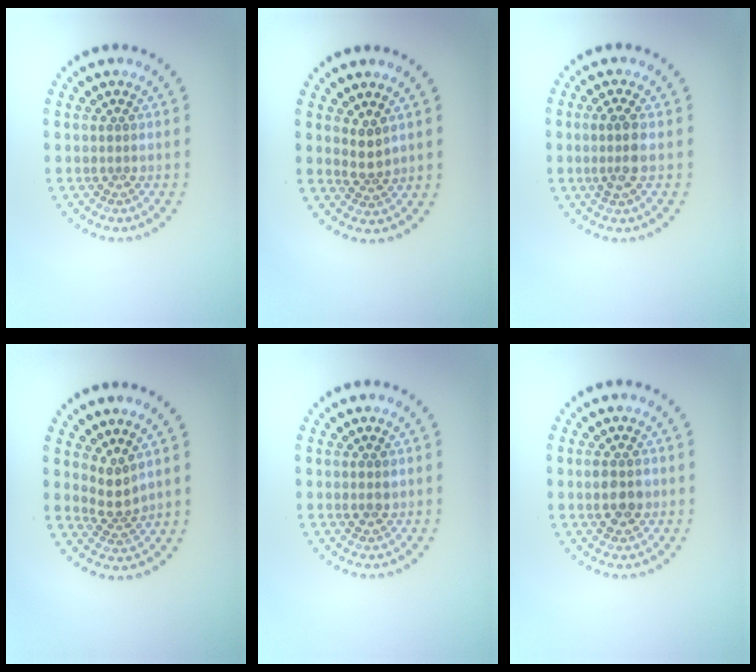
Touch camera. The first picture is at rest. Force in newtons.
{"total": 1.7, "press": 1.2, "slide": 1.1}
{"total": 2.1, "press": 1.9, "slide": 0.9}
{"total": 2.2, "press": 1.5, "slide": 1.7}
{"total": 0.9, "press": 0.9, "slide": 0.2}
{"total": 2.7, "press": 2.7, "slide": 0.0}